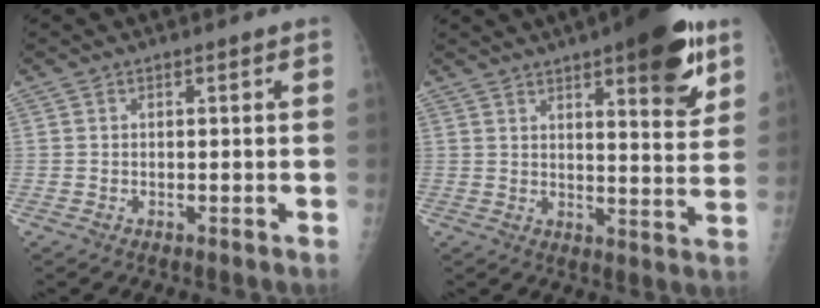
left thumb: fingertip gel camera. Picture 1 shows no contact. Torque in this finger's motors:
{"motor_torque": [2.07, 0.85, 1.30, -0.97, 0.08]}